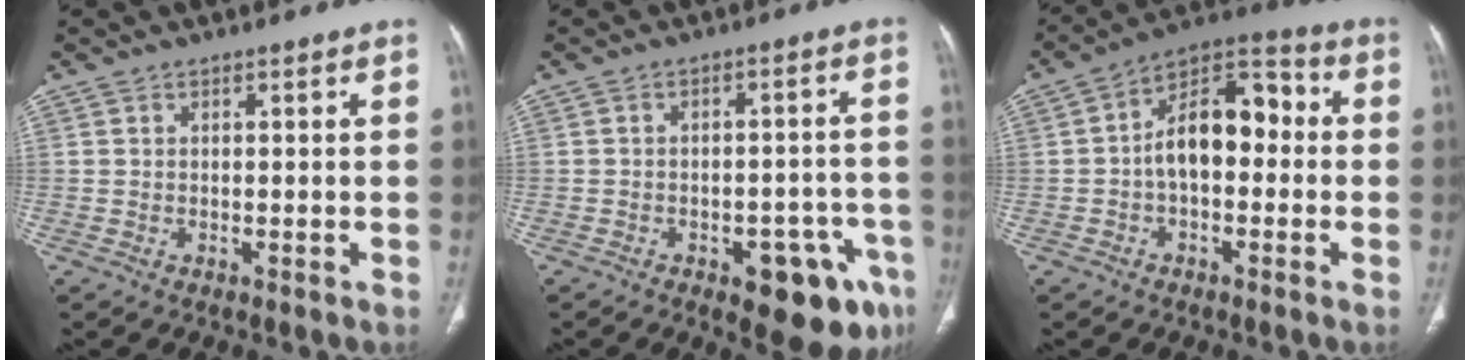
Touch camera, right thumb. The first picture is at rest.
{"total": 13.0, "force": [-6.6, 5.7, 9.6], "torque": [-0.078, 0.037, -0.076]}
{"total": 12.9, "force": [-0.4, 7.6, 10.4], "torque": [-0.139, 0.045, -0.020]}